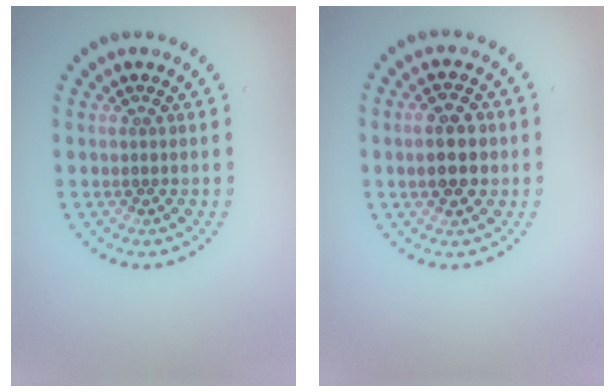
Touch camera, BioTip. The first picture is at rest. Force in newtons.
{"total": 4.5, "press": 4.5, "slide": 0.1}